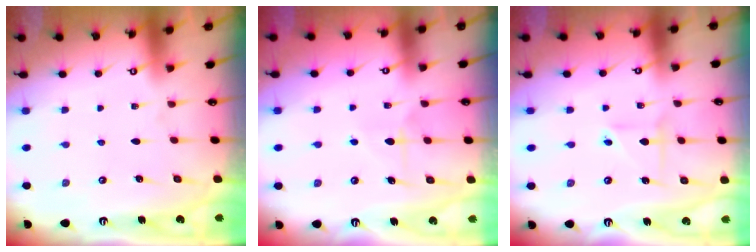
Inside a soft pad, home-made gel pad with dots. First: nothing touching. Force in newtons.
{"total": 5.5, "press": 5.5, "slide": 0.3}
{"total": 3.3, "press": 3.3, "slide": 0.3}